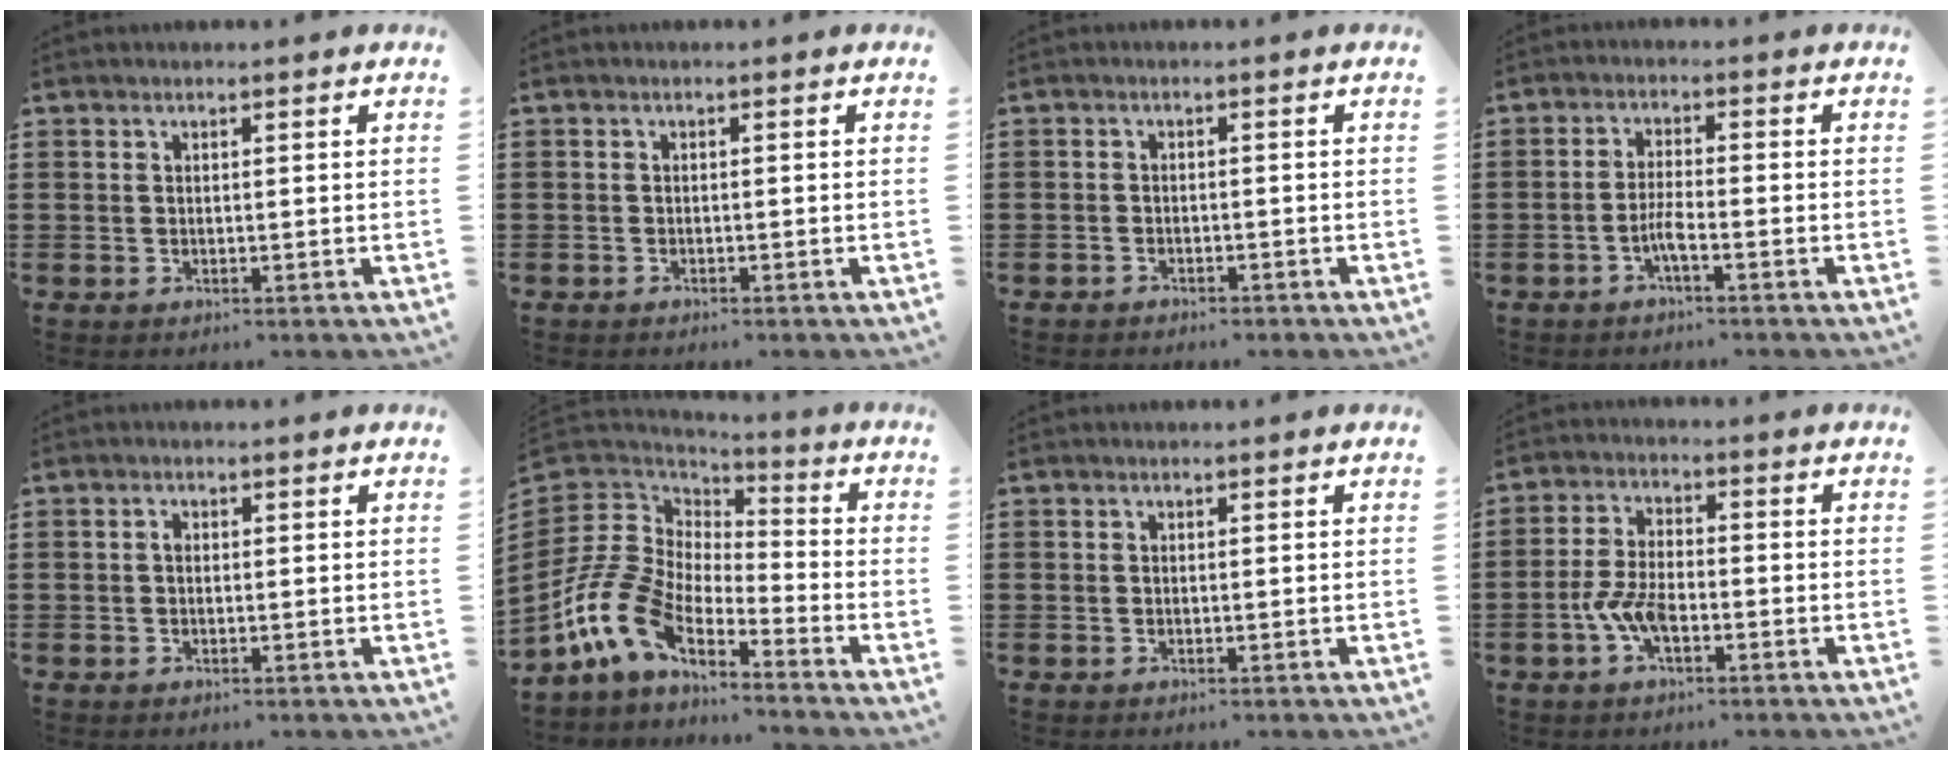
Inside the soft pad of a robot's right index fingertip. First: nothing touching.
{"total": 0.6, "force": [-0.5, 0.2, 0.1], "torque": [-0.004, -0.001, -0.011]}
{"total": 1.3, "force": [-1.2, 0.4, 0.1], "torque": [-0.006, 0.003, -0.027]}
{"total": 3.2, "force": [-1.8, 0.3, 2.7], "torque": [-0.070, -0.008, -0.038]}
{"total": 1.0, "force": [-0.1, 0.6, 0.7], "torque": [-0.016, 0.001, -0.003]}
{"total": 11.3, "force": [-7.4, 5.6, 6.5], "torque": [-0.188, -0.006, -0.160]}
{"total": 0.0}
{"total": 5.7, "force": [-2.4, 2.5, 4.6], "torque": [-0.112, -0.006, -0.049]}